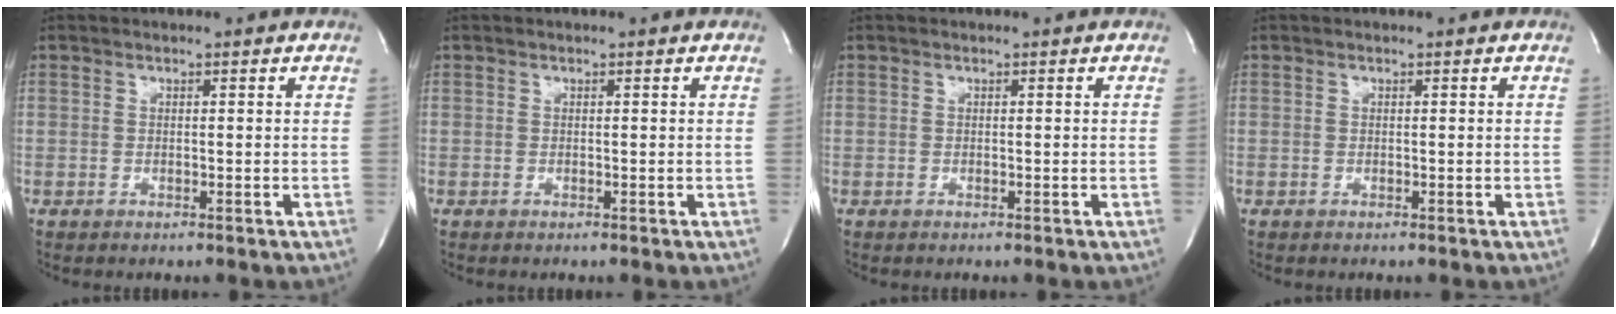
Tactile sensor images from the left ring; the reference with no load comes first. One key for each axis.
{"total": 0.0}
{"total": 0.0}
{"total": 0.0}